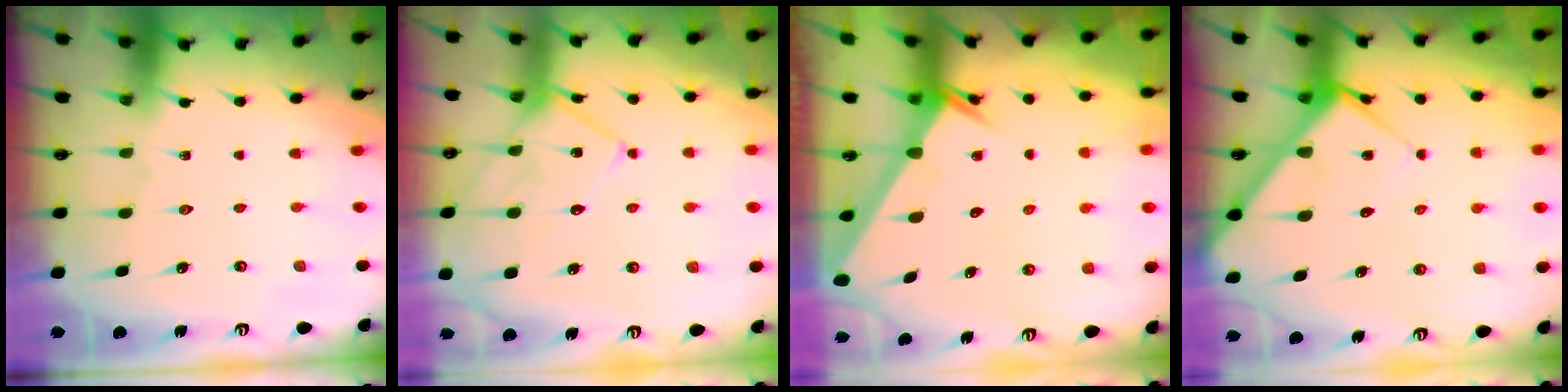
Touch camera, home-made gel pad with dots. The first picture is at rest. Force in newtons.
{"total": 13.5, "press": 13.5, "slide": 1.1}
{"total": 2.2, "press": 2.2, "slide": 0.1}
{"total": 6.4, "press": 6.4, "slide": 0.6}